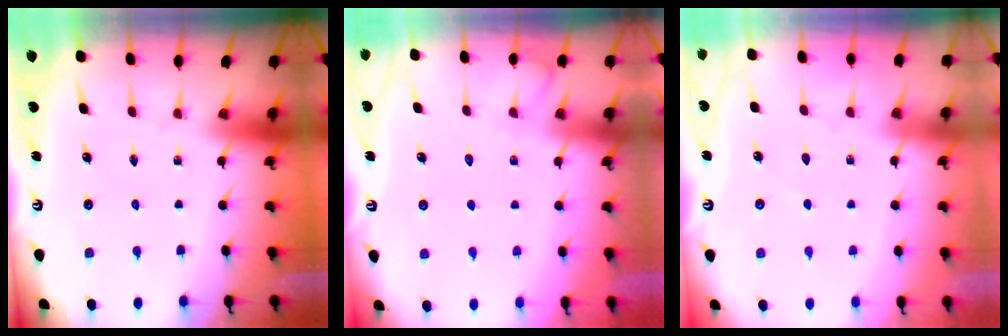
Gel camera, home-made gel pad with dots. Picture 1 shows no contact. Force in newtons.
{"total": 4.9, "press": 4.8, "slide": 0.6}
{"total": 2.2, "press": 2.2, "slide": 0.3}